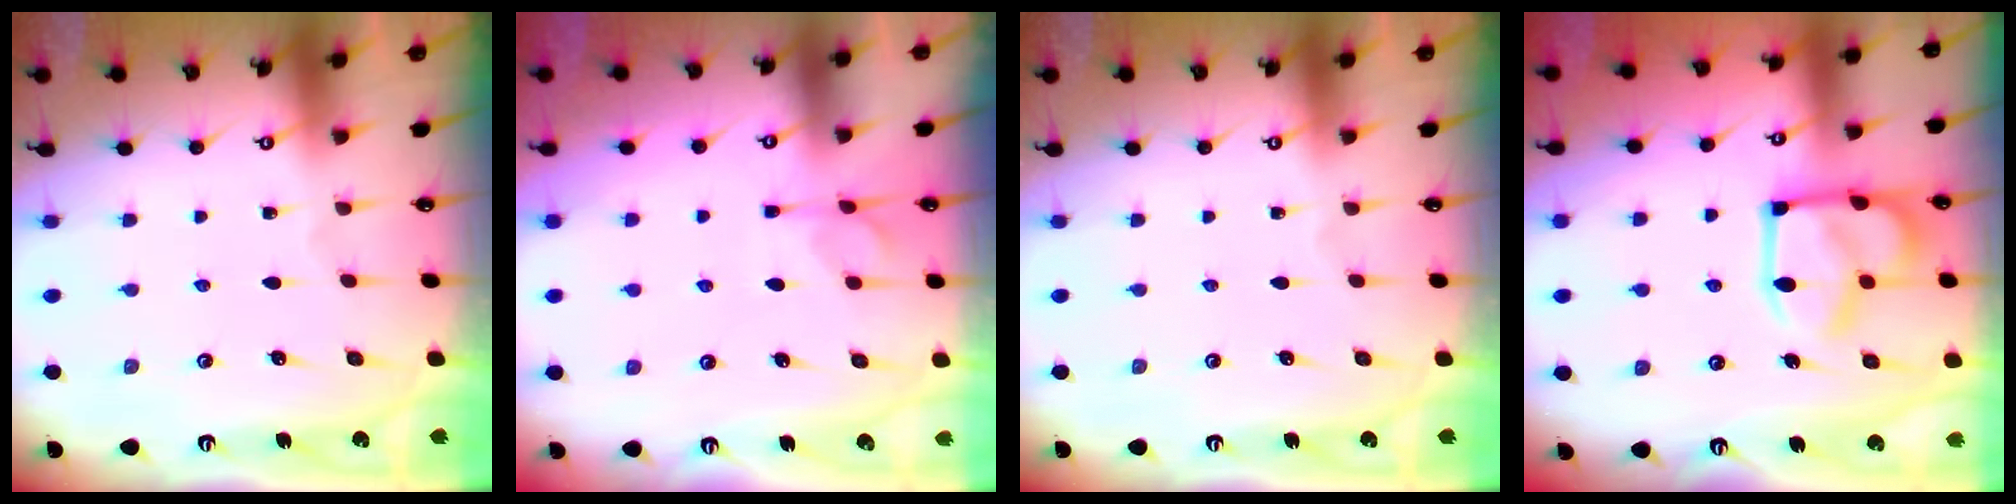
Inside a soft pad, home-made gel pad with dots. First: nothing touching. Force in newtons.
{"total": 3.0, "press": 2.7, "slide": 1.3}
{"total": 0.0}
{"total": 16.2, "press": 16.1, "slide": 1.7}